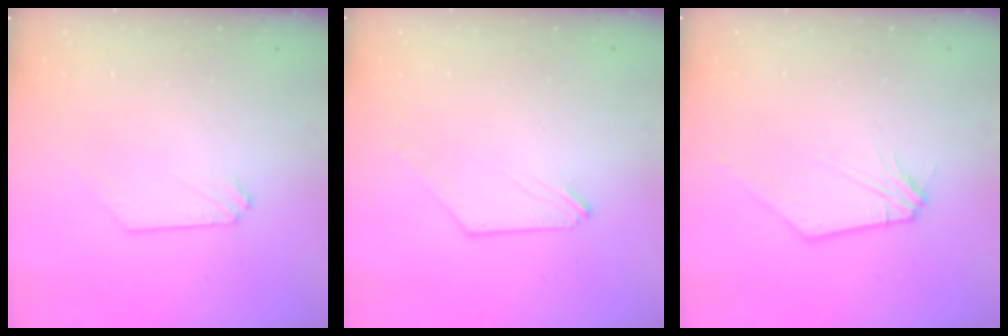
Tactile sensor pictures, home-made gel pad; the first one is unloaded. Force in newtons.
{"total": 0.0}
{"total": 1.9, "press": 1.9, "slide": 0.4}